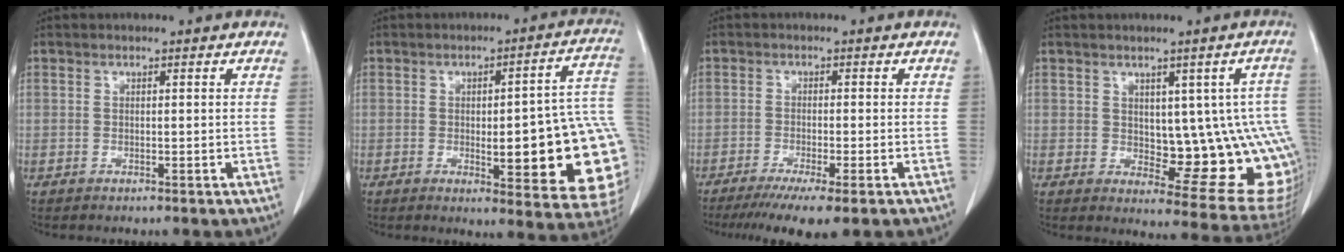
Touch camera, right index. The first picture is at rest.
{"total": 20.1, "force": [-2.3, 4.0, 19.5], "torque": [-0.162, 0.019, -0.011]}
{"total": 8.1, "force": [-5.7, 0.5, 5.8], "torque": [-0.086, -0.019, -0.088]}
{"total": 13.5, "force": [-0.1, 5.5, 12.3], "torque": [-0.113, 0.009, 0.018]}